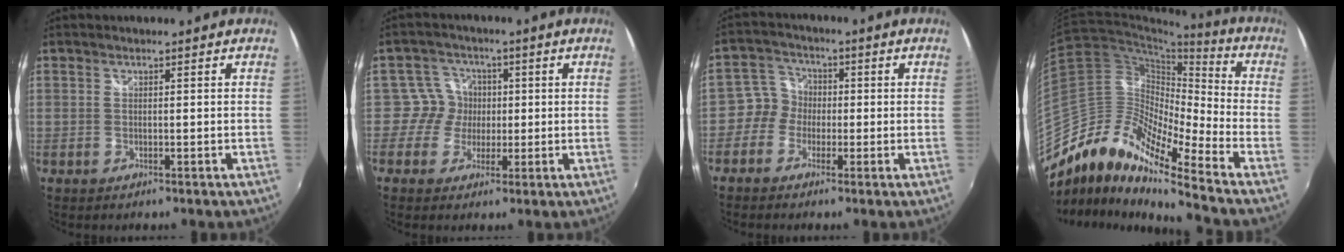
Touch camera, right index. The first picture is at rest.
{"total": 5.0, "force": [-0.4, 5.0, -0.6], "torque": [0.025, 0.011, -0.018]}
{"total": 4.8, "force": [-1.7, 4.5, 0.3], "torque": [-0.003, 0.020, -0.046]}
{"total": 11.3, "force": [-8.8, 1.8, 6.9], "torque": [-0.112, 0.016, -0.194]}